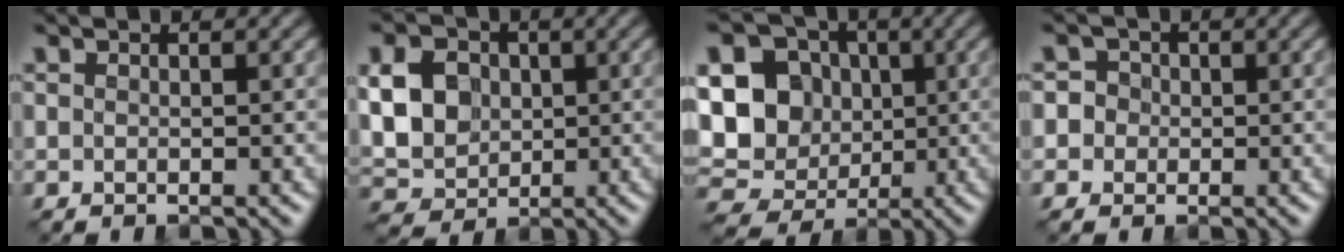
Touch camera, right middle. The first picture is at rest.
{"total": 6.8, "force": [0.8, 5.5, 3.9], "torque": [-0.094, 0.011, 0.010]}
{"total": 11.6, "force": [0.8, 10.2, 5.4], "torque": [-0.120, 0.011, -0.007]}
{"total": 2.7, "force": [0.5, 2.6, 0.9], "torque": [0.012, 0.016, -0.013]}